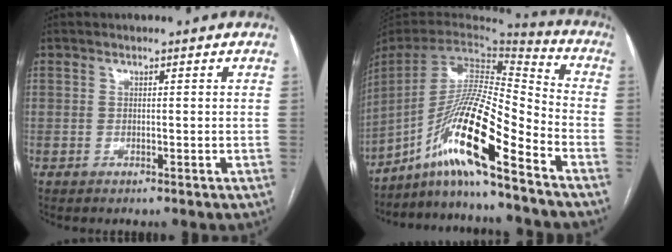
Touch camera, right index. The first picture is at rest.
{"total": 16.7, "force": [-10.5, 0.2, 13.0], "torque": [-0.252, 0.001, -0.195]}